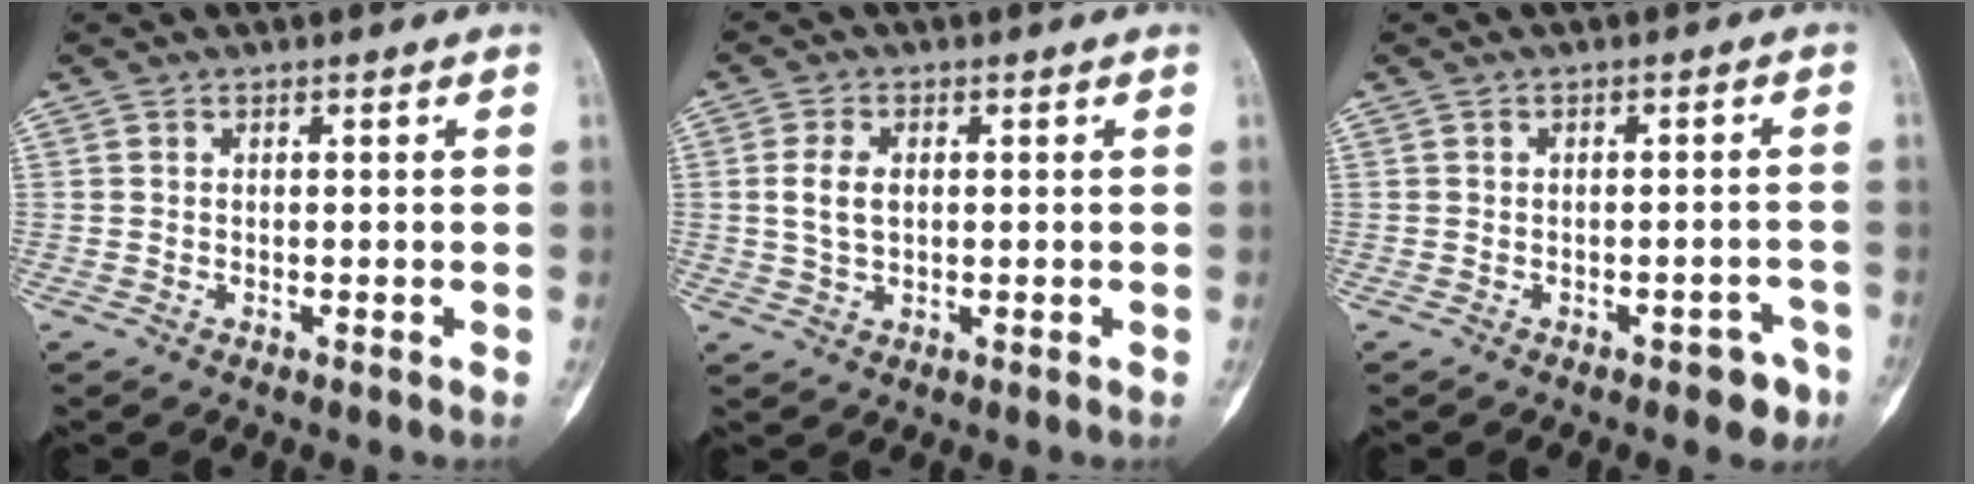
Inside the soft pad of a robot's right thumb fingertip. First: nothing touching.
{"total": 4.5, "force": [0.5, 2.8, 3.5], "torque": [-0.071, 0.000, 0.012]}
{"total": 4.3, "force": [-2.6, 2.1, 2.7], "torque": [-0.017, 0.023, -0.027]}